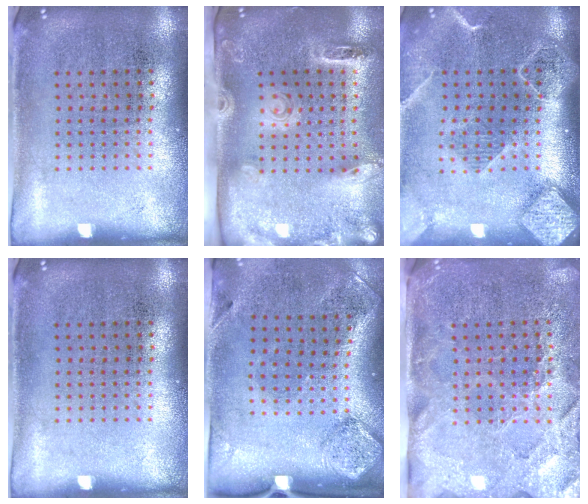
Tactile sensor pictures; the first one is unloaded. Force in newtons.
{"total": 2.6, "press": 1.9, "slide": 1.8}
{"total": 2.4, "press": 2.0, "slide": 1.2}
{"total": 0.0}
{"total": 1.9, "press": 1.1, "slide": 1.6}
{"total": 3.6, "press": 3.1, "slide": 1.8}